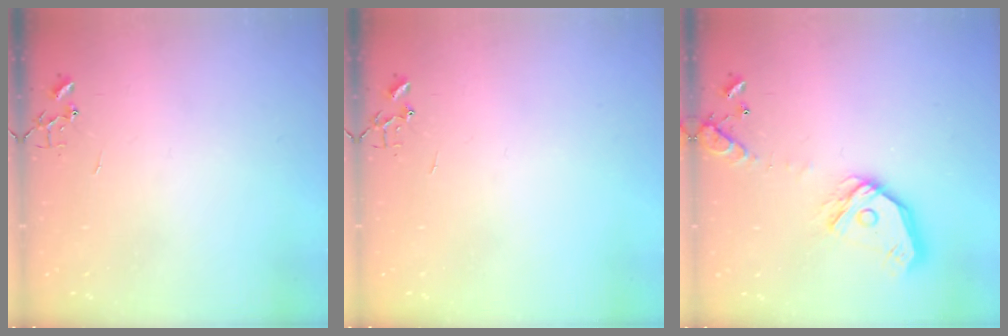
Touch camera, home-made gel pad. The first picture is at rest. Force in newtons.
{"total": 0.0}
{"total": 15.9, "press": 15.7, "slide": 2.2}